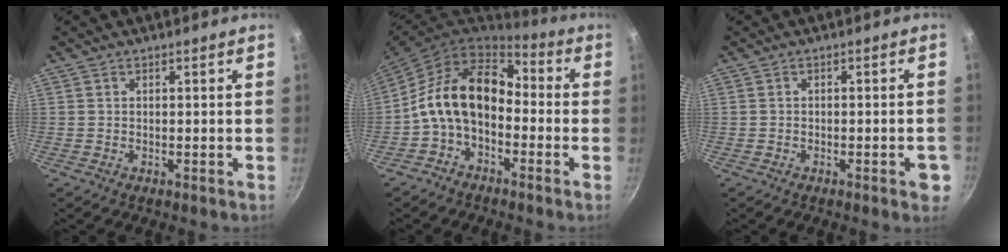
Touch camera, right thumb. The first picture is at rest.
{"total": 13.8, "force": [-1.8, 9.3, 10.1], "torque": [-0.163, 0.051, -0.053]}
{"total": 3.2, "force": [-1.4, 1.0, 2.6], "torque": [-0.026, 0.008, -0.018]}